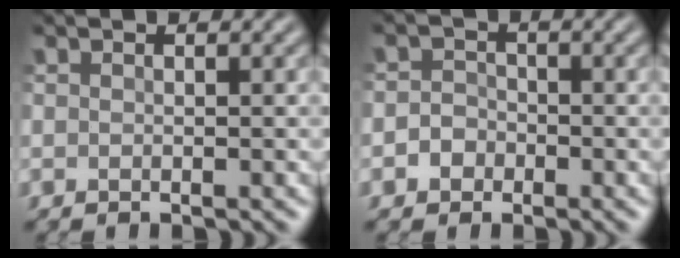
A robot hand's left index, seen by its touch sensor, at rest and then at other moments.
{"total": 1.5, "force": [-0.5, 1.4, 0.3], "torque": [0.008, 0.007, -0.018]}